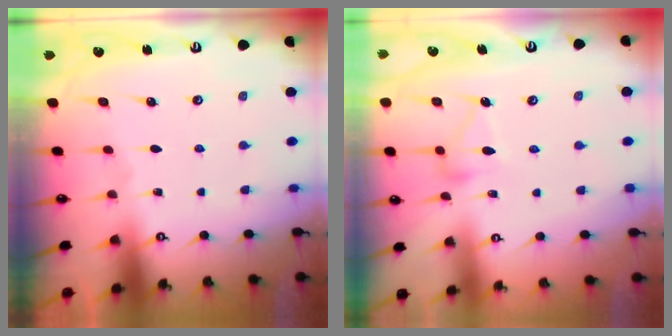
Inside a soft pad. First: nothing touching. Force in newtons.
{"total": 9.5, "press": 9.4, "slide": 0.5}